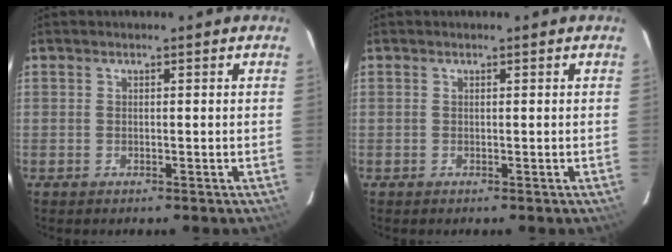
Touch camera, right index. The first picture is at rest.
{"total": 0.0}